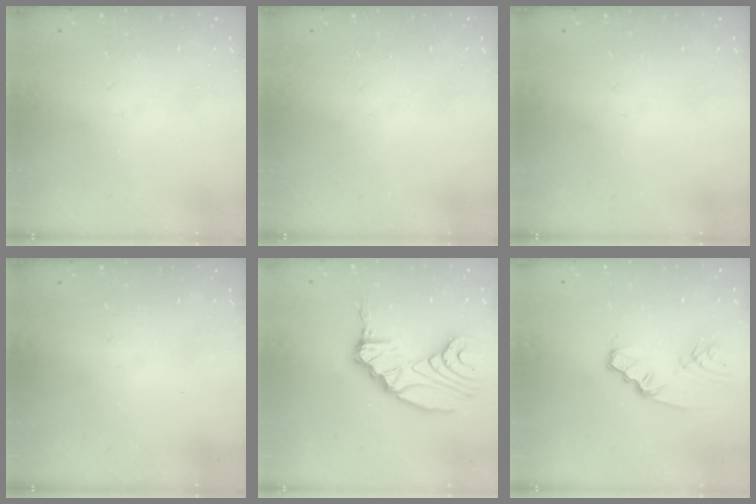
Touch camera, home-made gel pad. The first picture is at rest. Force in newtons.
{"total": 0.0}
{"total": 0.0}
{"total": 0.0}
{"total": 14.4, "press": 13.6, "slide": 4.6}
{"total": 3.7, "press": 3.6, "slide": 0.4}